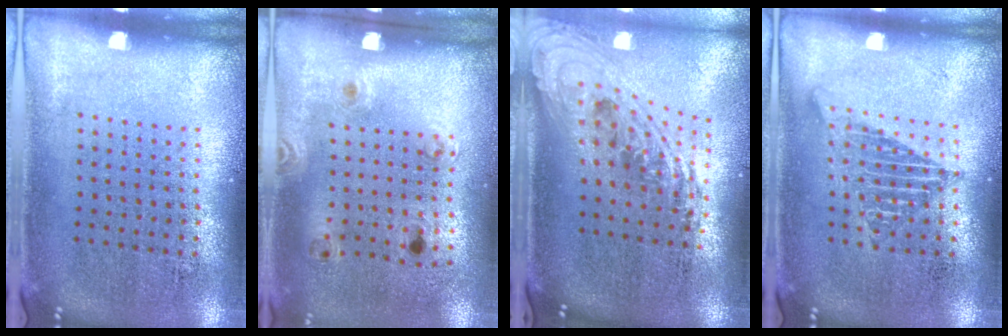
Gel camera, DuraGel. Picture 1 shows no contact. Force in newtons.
{"total": 1.3, "press": 0.7, "slide": 1.1}
{"total": 2.4, "press": 1.7, "slide": 1.7}
{"total": 1.2, "press": 1.2, "slide": 0.1}